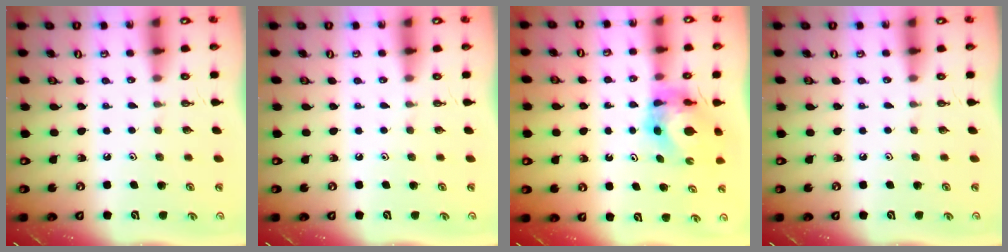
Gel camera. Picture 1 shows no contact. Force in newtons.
{"total": 0.0}
{"total": 6.4, "press": 6.4, "slide": 0.6}
{"total": 0.0}